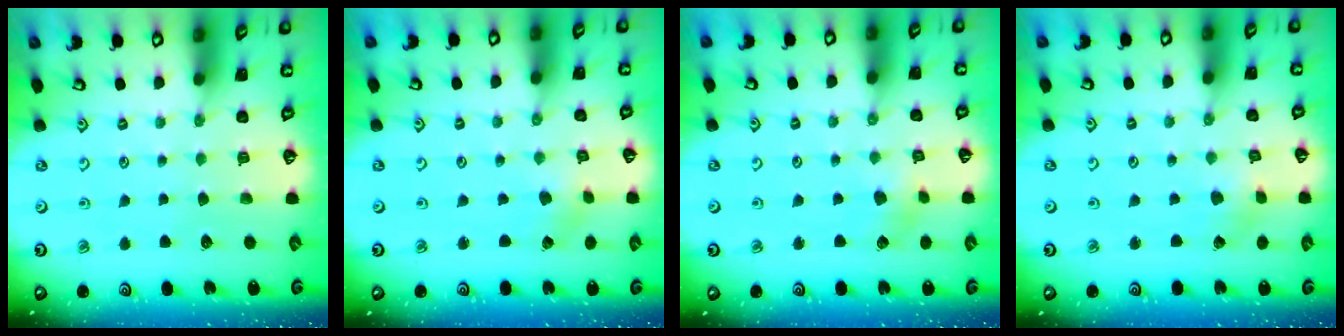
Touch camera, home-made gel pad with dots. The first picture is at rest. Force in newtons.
{"total": 1.4, "press": 1.4, "slide": 0.1}
{"total": 3.2, "press": 3.2, "slide": 0.4}
{"total": 1.4, "press": 1.3, "slide": 0.3}